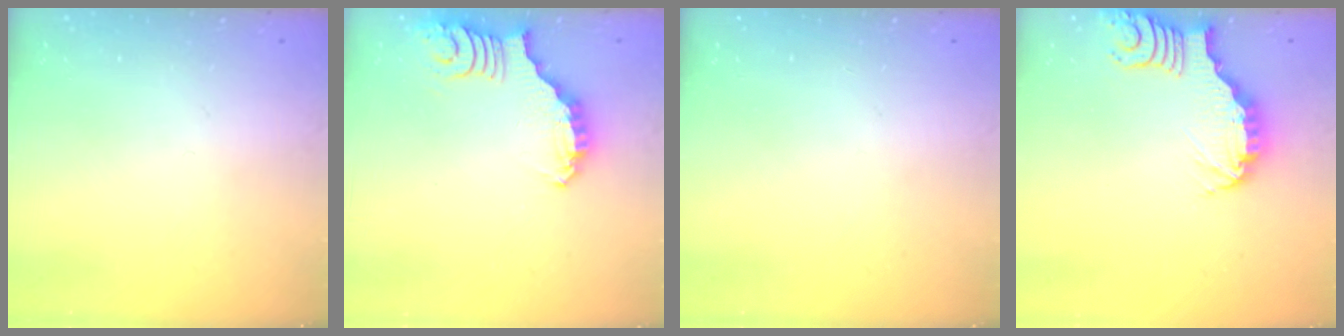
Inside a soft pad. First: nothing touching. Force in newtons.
{"total": 2.7, "press": 2.7, "slide": 0.5}
{"total": 0.0}
{"total": 3.5, "press": 3.5, "slide": 0.4}